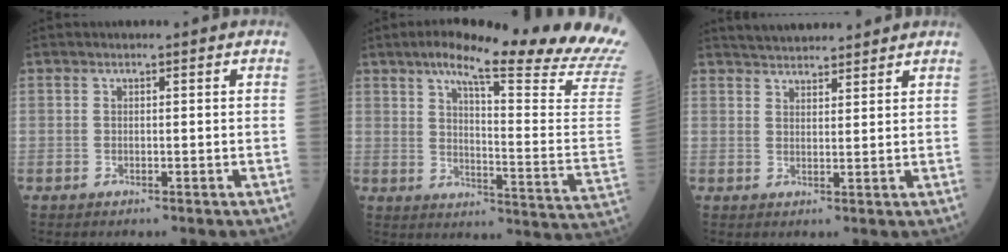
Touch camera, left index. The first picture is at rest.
{"total": 25.1, "force": [21.0, -0.3, 13.7], "torque": [-0.199, -0.080, 0.260]}
{"total": 8.0, "force": [7.5, 1.7, 2.4], "torque": [-0.040, 0.022, 0.115]}